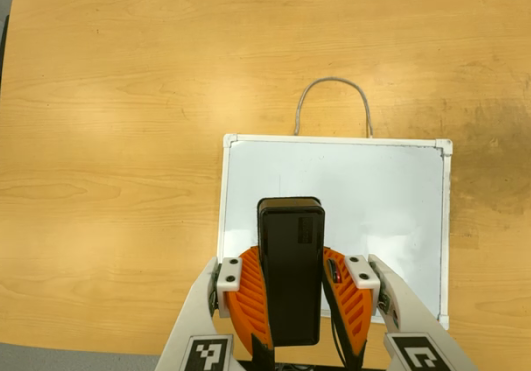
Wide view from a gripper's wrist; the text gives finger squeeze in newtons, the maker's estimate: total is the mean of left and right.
{"total": 6.2, "left": 5.2, "right": 7.2}